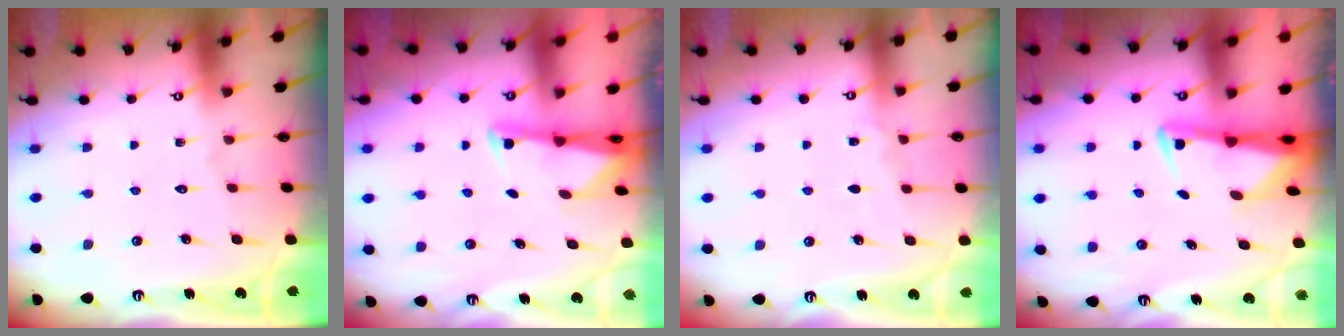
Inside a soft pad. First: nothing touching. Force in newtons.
{"total": 2.1, "press": 2.1, "slide": 0.3}
{"total": 2.8, "press": 2.8, "slide": 0.4}
{"total": 3.2, "press": 3.1, "slide": 0.7}